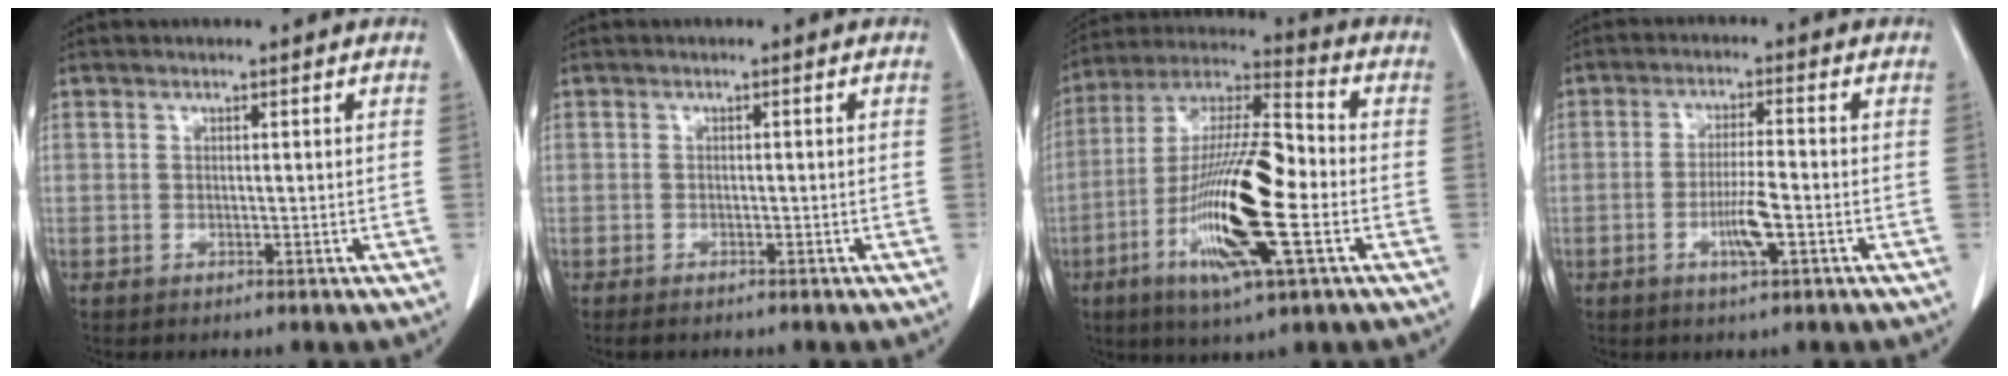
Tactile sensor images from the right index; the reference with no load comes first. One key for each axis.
{"total": 1.2, "fx": -0.9, "fy": 0.2, "fz": 0.8, "tx": -0.017, "ty": -0.003, "tz": -0.016}
{"total": 19.1, "fx": -4.7, "fy": 2.6, "fz": 18.3, "tx": -0.357, "ty": -0.009, "tz": -0.088}
{"total": 5.5, "fx": -1.9, "fy": 0.4, "fz": 5.1, "tx": -0.096, "ty": -0.006, "tz": -0.036}